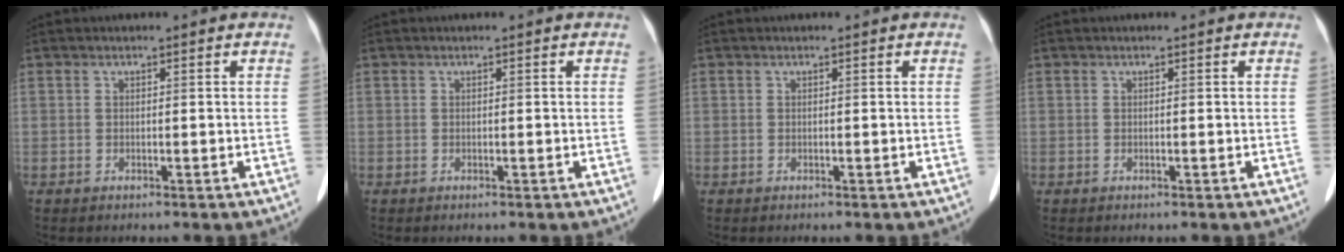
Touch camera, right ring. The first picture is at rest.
{"total": 0.0}
{"total": 0.0}
{"total": 0.0}